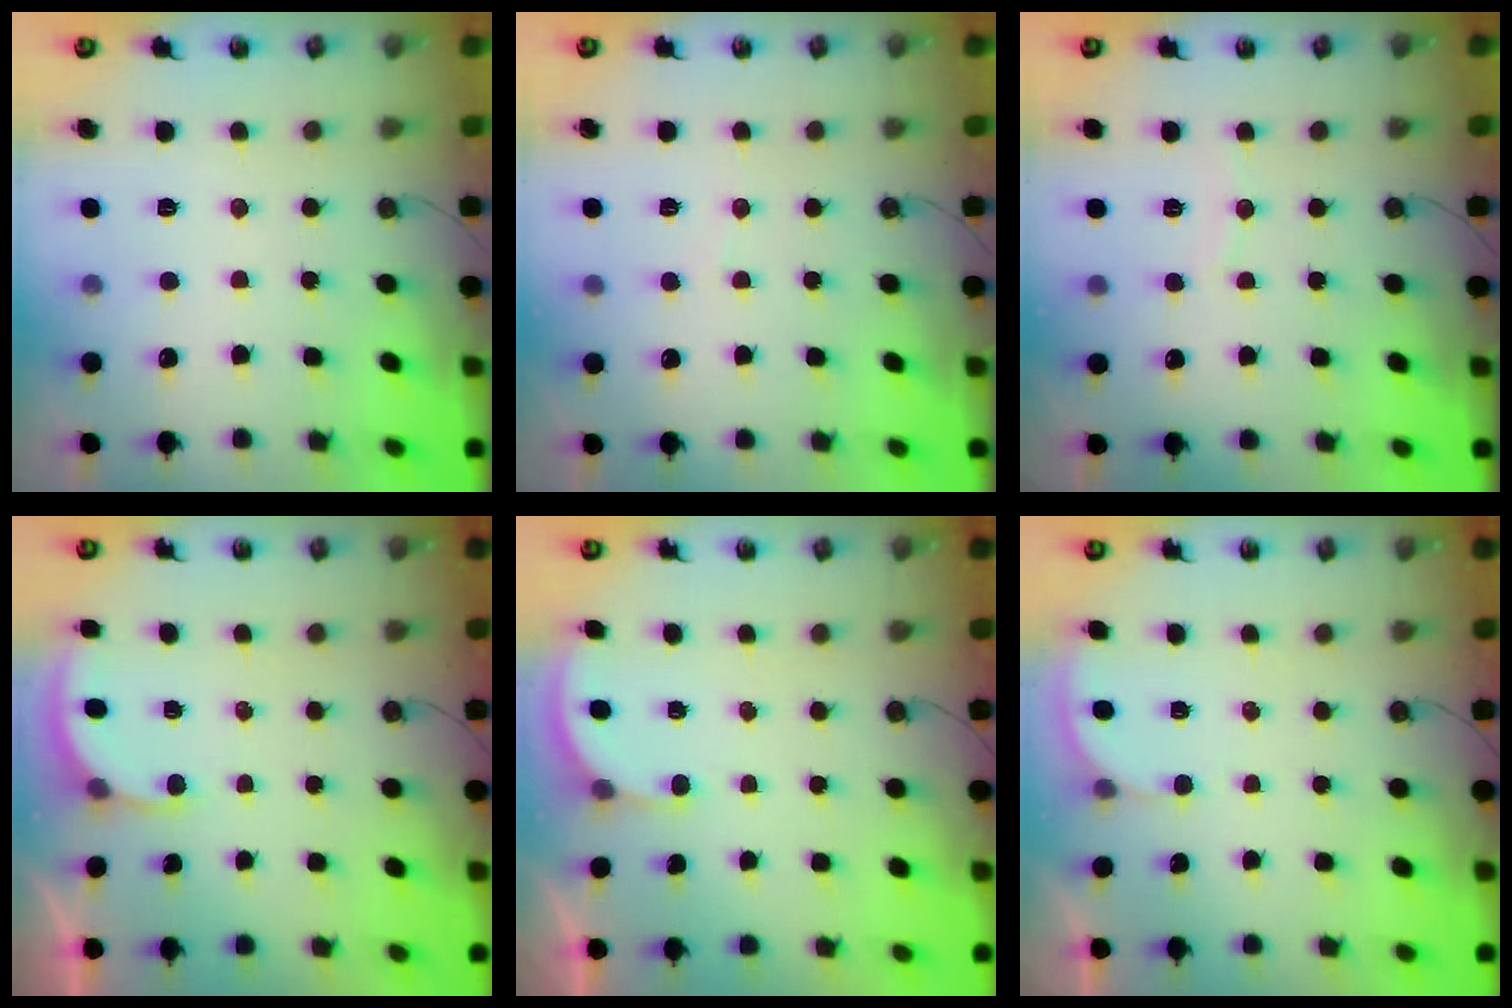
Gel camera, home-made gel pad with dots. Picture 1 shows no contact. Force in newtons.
{"total": 2.9, "press": 2.9, "slide": 0.2}
{"total": 3.3, "press": 3.2, "slide": 0.4}
{"total": 3.0, "press": 3.0, "slide": 0.3}
{"total": 2.4, "press": 2.4, "slide": 0.3}
{"total": 2.5, "press": 2.5, "slide": 0.3}